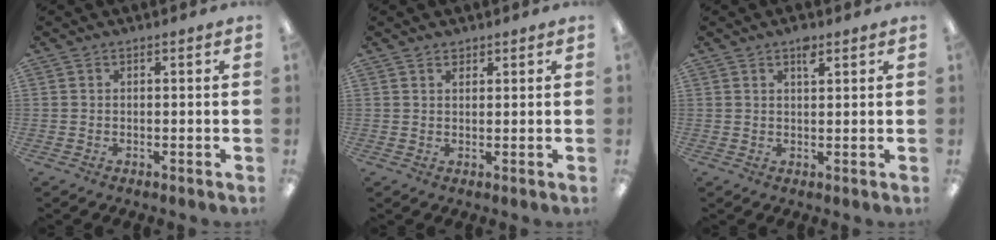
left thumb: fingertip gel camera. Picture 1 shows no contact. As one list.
[{"total": 1.3, "force": [1.2, 0.5, 0.2], "torque": [0.003, -0.005, 0.021]}, {"total": 2.7, "force": [1.8, 0.9, 1.7], "torque": [-0.022, -0.005, 0.030]}]